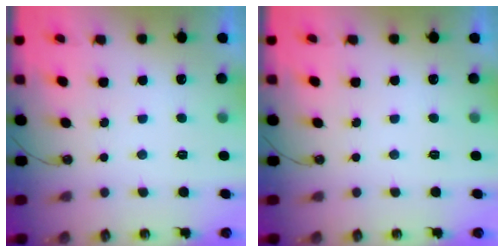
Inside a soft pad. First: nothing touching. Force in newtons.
{"total": 0.0}